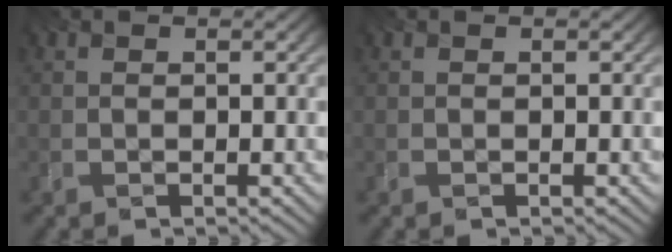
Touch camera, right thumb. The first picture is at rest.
{"total": 0.0}